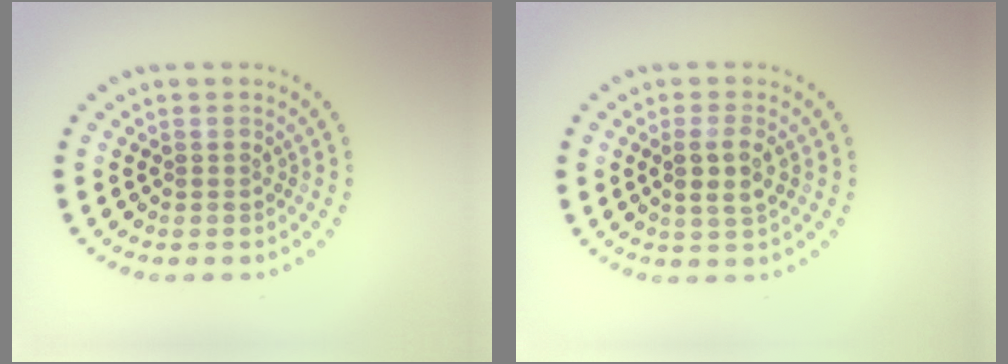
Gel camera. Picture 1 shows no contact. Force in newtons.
{"total": 2.4, "press": 2.2, "slide": 0.7}